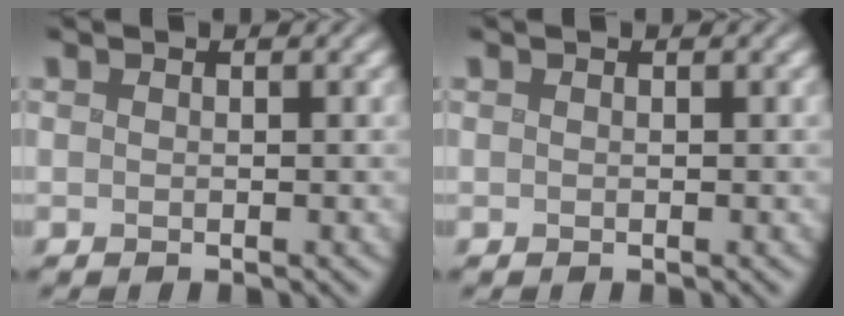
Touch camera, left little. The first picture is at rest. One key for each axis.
{"total": 0.0}